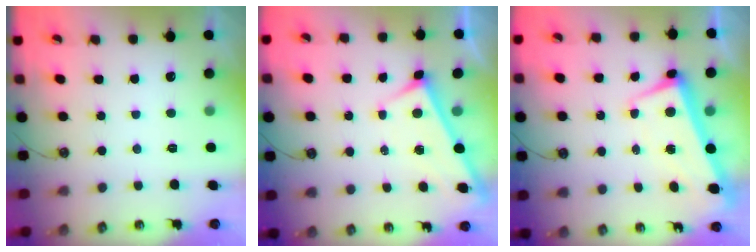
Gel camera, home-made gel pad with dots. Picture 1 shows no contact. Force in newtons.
{"total": 3.0, "press": 3.0, "slide": 0.1}
{"total": 1.3, "press": 0.3, "slide": 1.3}